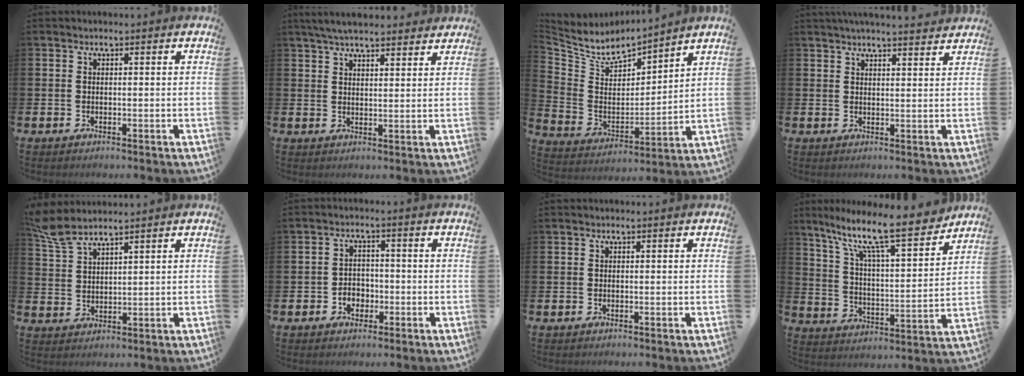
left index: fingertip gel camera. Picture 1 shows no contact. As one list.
[{"total": 5.0, "force": [4.7, 0.9, 1.4], "torque": [-0.039, -0.011, 0.086]}, {"total": 6.2, "force": [5.7, 2.1, 0.9], "torque": [-0.064, -0.050, 0.097]}, {"total": 3.4, "force": [3.4, -0.3, 0.6], "torque": [-0.011, -0.017, 0.060]}, {"total": 4.9, "force": [4.5, 0.8, 1.7], "torque": [-0.053, -0.015, 0.084]}, {"total": 2.8, "force": [-1.4, 2.3, 0.9], "torque": [-0.015, 0.002, -0.033]}, {"total": 0.0}, {"total": 12.5, "force": [10.4, 1.9, 6.7], "torque": [-0.150, -0.075, 0.169]}]